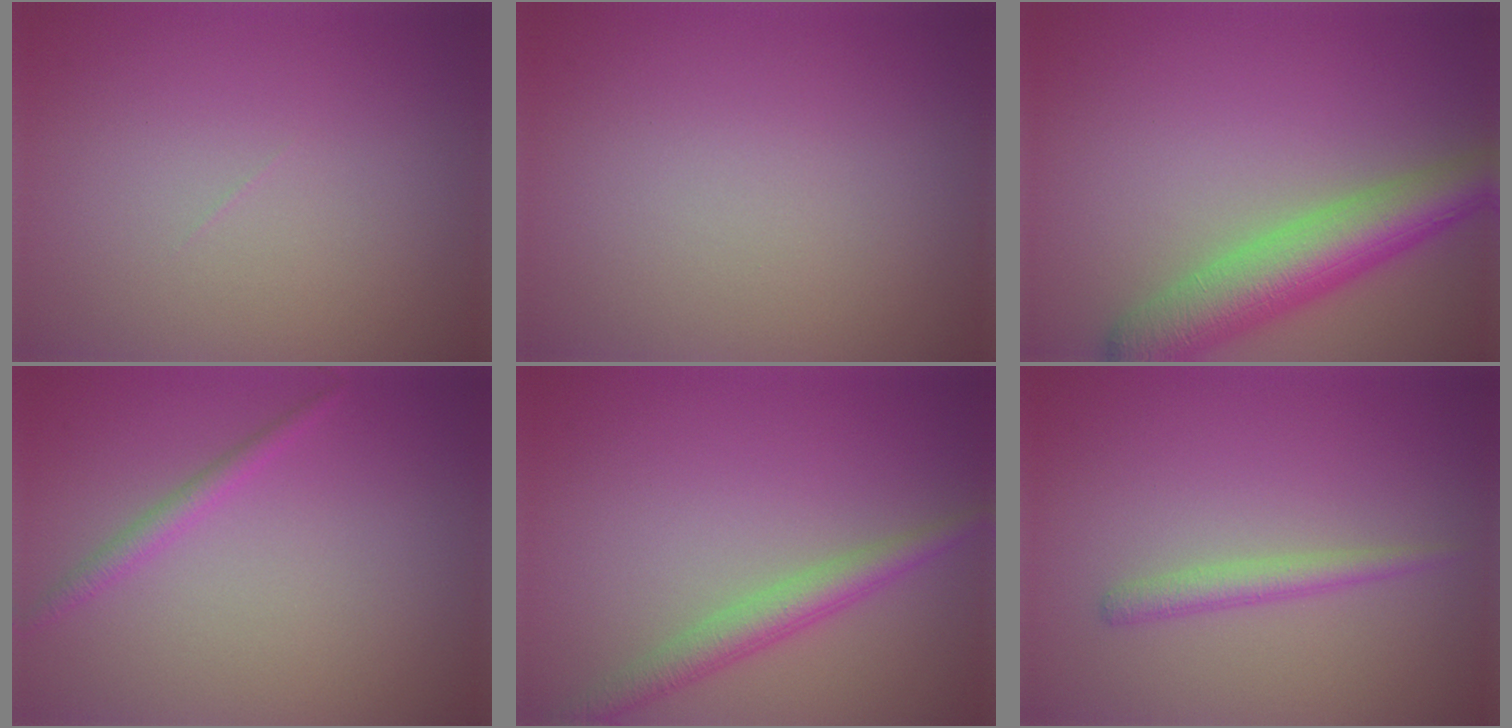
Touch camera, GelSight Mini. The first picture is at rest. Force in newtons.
{"total": 0.0}
{"total": 6.9, "press": 6.9, "slide": 0.2}
{"total": 1.4, "press": 1.4, "slide": 0.0}
{"total": 3.0, "press": 3.0, "slide": 0.1}
{"total": 1.7, "press": 1.7, "slide": 0.0}